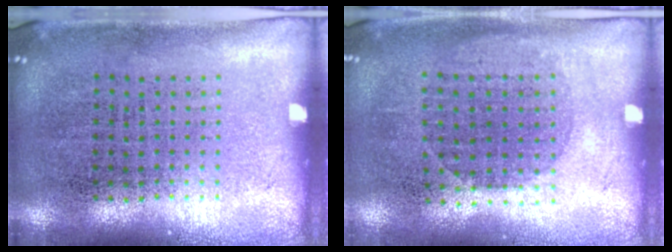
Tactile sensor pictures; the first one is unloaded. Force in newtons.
{"total": 1.0, "press": 0.9, "slide": 0.4}